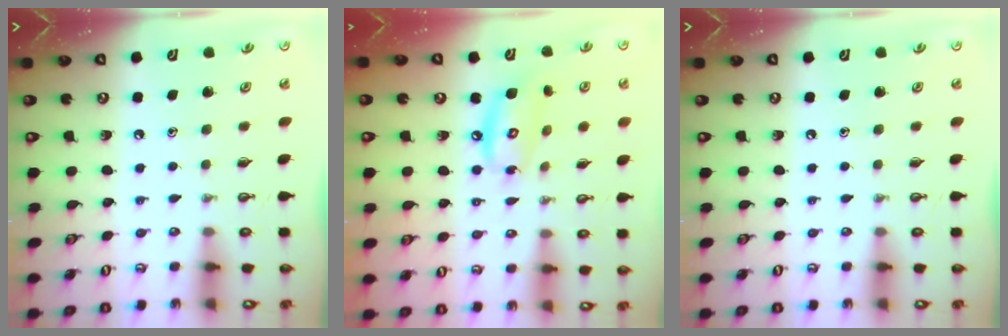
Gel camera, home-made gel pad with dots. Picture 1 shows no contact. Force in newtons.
{"total": 11.3, "press": 11.3, "slide": 1.2}
{"total": 0.0}